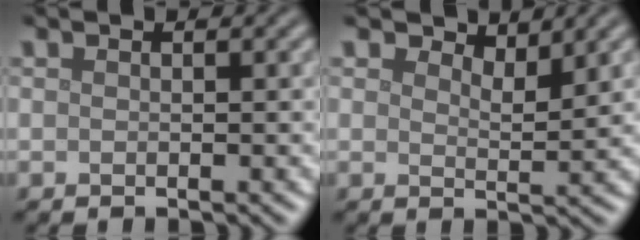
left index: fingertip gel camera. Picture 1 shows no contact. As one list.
[{"total": 2.3, "force": [2.1, 0.5, 0.9], "torque": [-0.013, -0.003, 0.030]}]